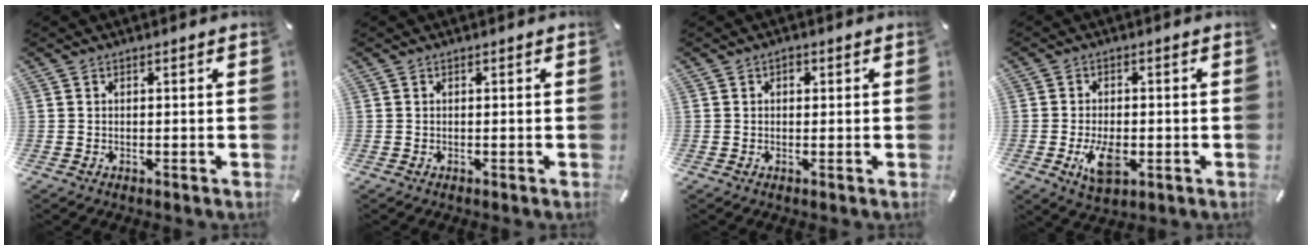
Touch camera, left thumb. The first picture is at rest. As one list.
[{"total": 0.0}, {"total": 1.3, "force": [0.3, 1.0, 0.7], "torque": [-0.005, 0.003, 0.003]}, {"total": 7.5, "force": [-2.0, 4.3, 5.9], "torque": [-0.112, -0.003, -0.039]}]